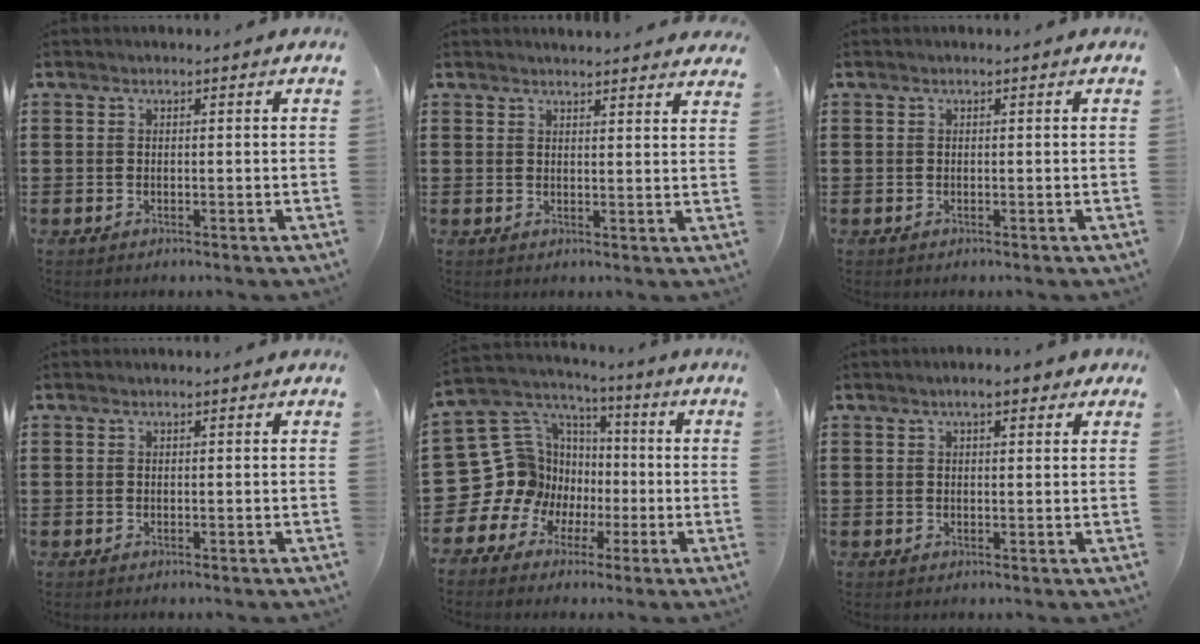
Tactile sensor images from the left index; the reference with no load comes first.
{"total": 2.2, "force": [2.2, -0.1, 0.0], "torque": [-0.006, -0.005, 0.043]}
{"total": 0.0}
{"total": 0.0}
{"total": 13.1, "force": [-1.6, 12.6, 3.0], "torque": [-0.137, -0.022, -0.003]}
{"total": 3.0, "force": [1.8, 0.8, 2.3], "torque": [-0.040, 0.005, 0.027]}